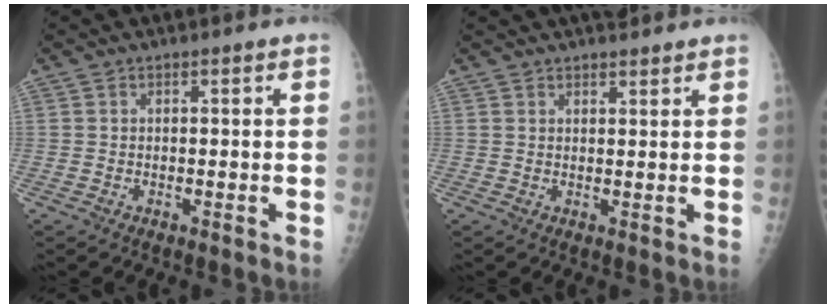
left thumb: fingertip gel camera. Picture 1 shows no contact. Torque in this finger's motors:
{"motor_torque": [0.00, -0.01, -0.10, -0.16, 0.02]}